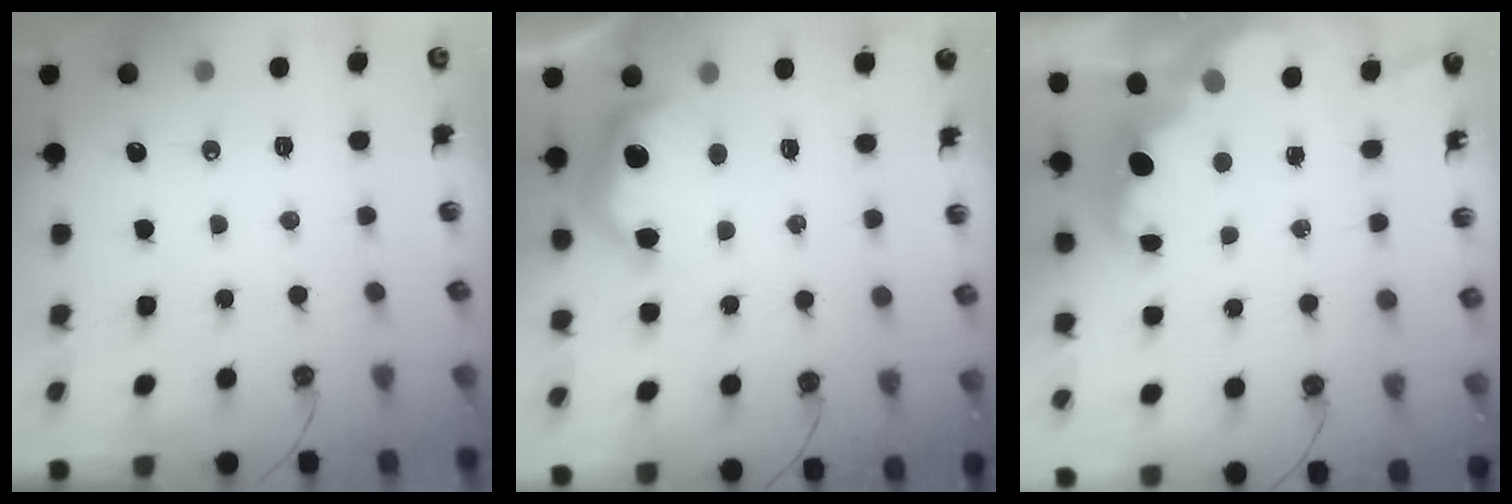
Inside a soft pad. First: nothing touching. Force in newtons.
{"total": 11.9, "press": 11.9, "slide": 0.9}
{"total": 3.9, "press": 3.8, "slide": 0.7}